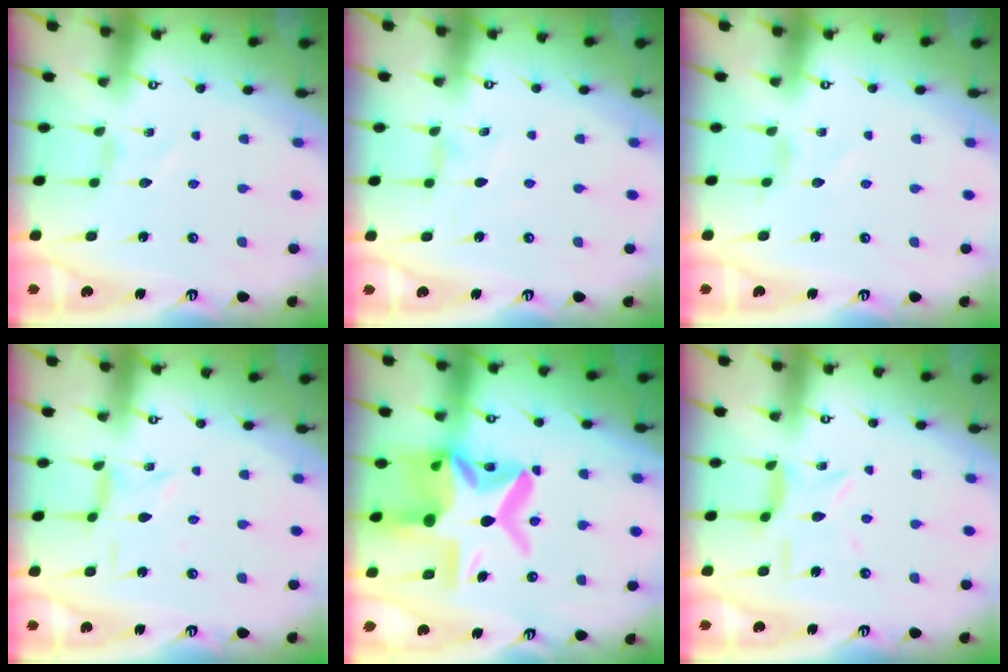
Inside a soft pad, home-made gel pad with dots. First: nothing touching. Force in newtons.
{"total": 0.0}
{"total": 0.9, "press": 0.9, "slide": 0.1}
{"total": 0.6, "press": 0.5, "slide": 0.3}
{"total": 19.8, "press": 19.7, "slide": 1.7}
{"total": 6.3, "press": 6.3, "slide": 0.6}